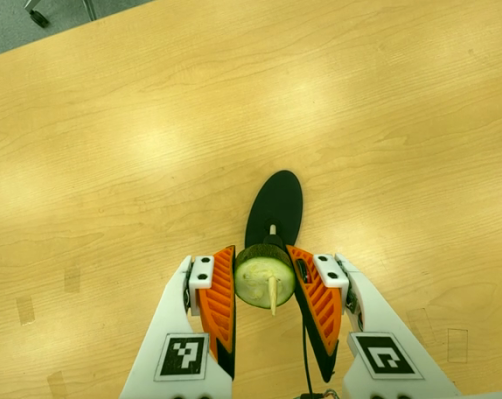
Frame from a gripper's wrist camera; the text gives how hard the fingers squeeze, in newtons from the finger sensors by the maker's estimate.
{"total": 9.2, "left": 8.2, "right": 10.3}